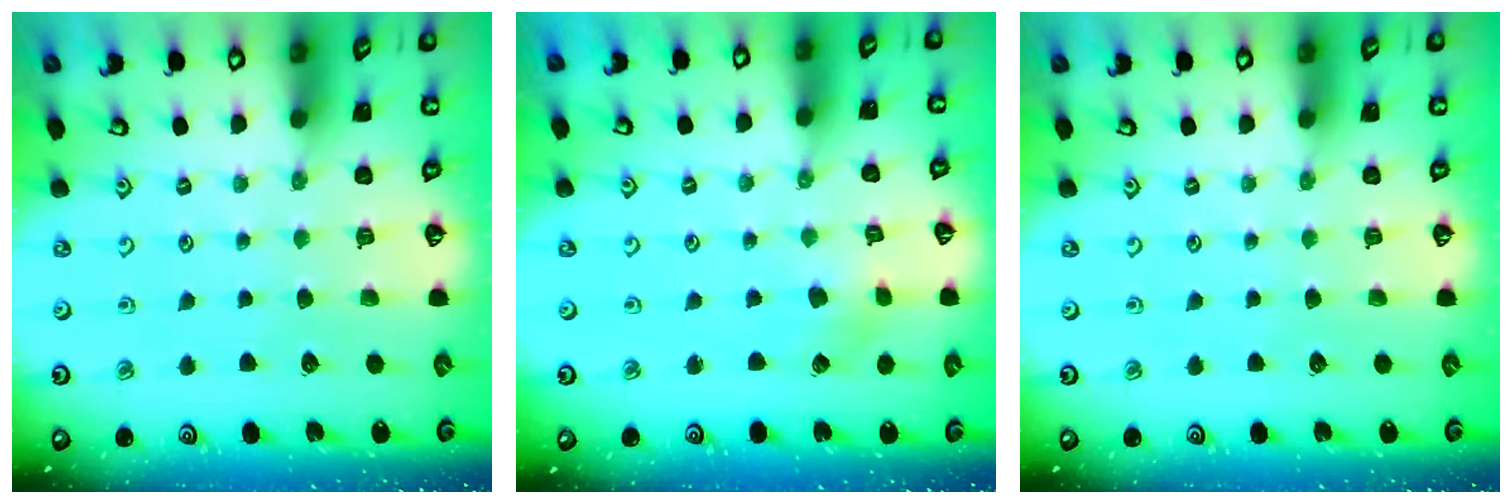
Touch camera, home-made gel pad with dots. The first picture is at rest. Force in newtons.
{"total": 3.0, "press": 3.0, "slide": 0.4}
{"total": 0.0}